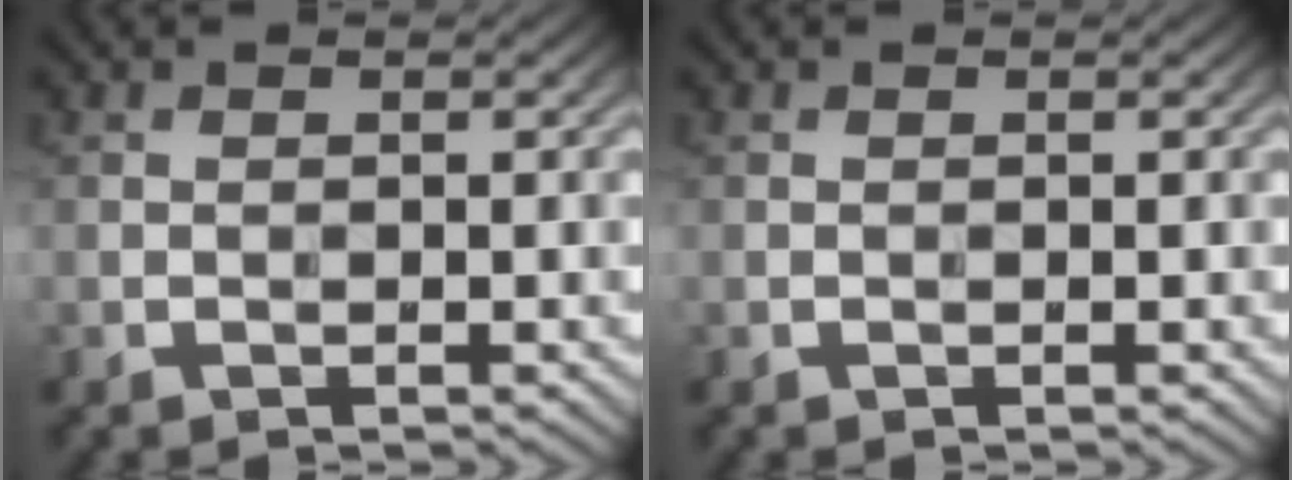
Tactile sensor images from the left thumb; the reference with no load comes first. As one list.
[{"total": 0.0}]